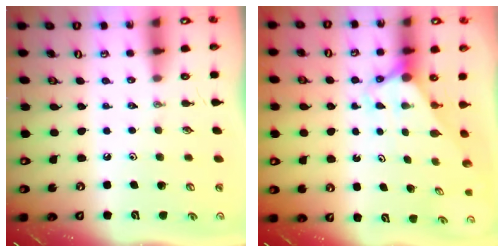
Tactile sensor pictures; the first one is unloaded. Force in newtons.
{"total": 2.7, "press": 2.7, "slide": 0.0}